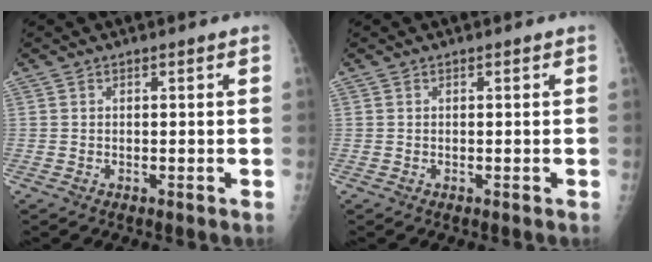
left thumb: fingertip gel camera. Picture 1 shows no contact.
{"total": 0.0}